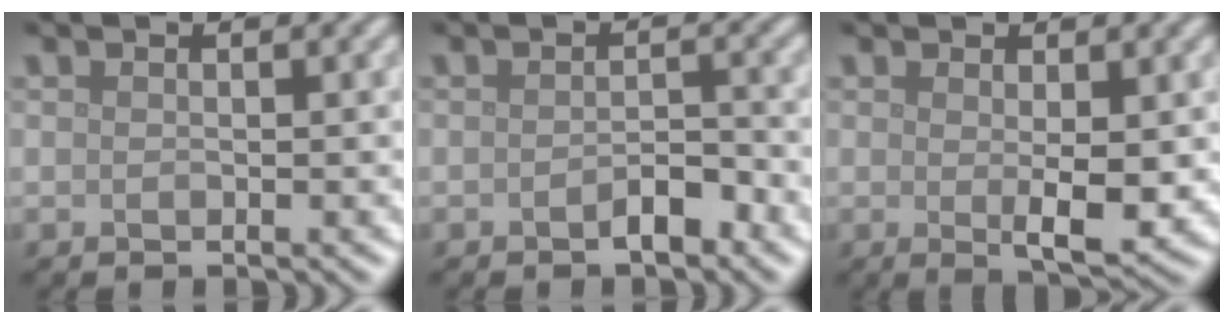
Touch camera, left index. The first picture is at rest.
{"total": 1.8, "force": [-1.2, 0.7, 1.1], "torque": [-0.018, 0.002, -0.020]}
{"total": 3.0, "force": [0.1, 0.8, 2.9], "torque": [-0.046, -0.009, 0.005]}